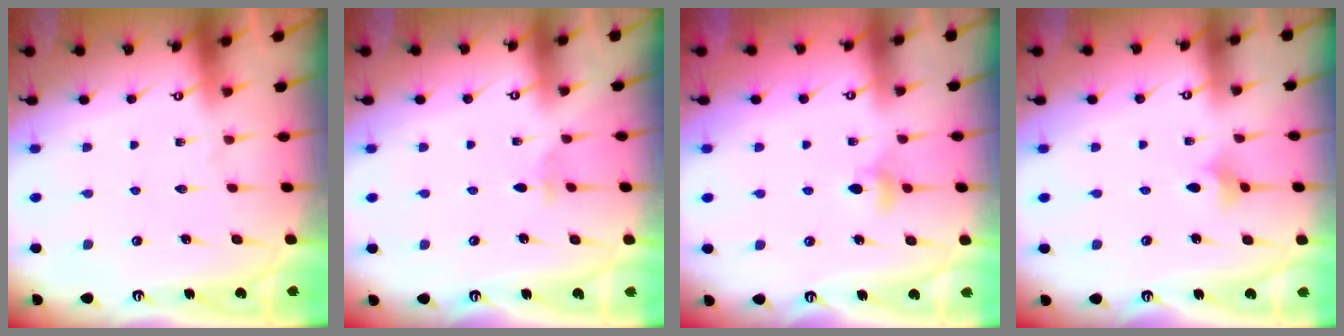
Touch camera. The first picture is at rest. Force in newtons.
{"total": 1.8, "press": 1.8, "slide": 0.3}
{"total": 4.0, "press": 3.9, "slide": 0.8}
{"total": 3.3, "press": 3.2, "slide": 0.6}